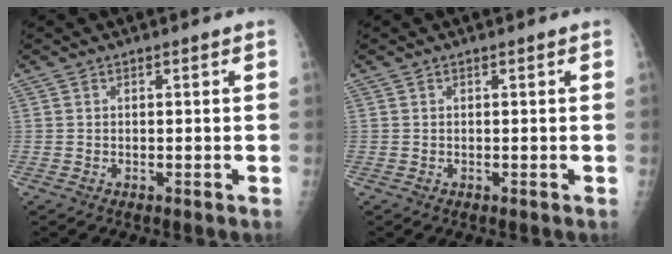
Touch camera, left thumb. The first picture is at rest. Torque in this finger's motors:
{"motor_torque": [0.00, 0.00, 0.00, 0.00, 0.00]}